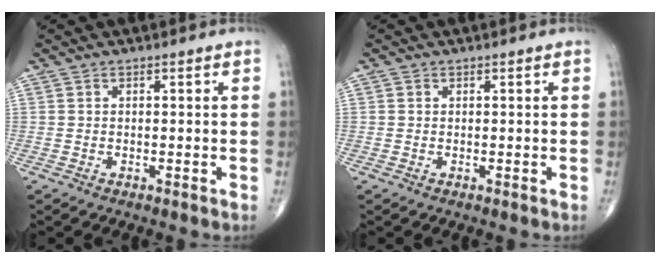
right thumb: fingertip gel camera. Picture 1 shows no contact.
{"total": 0.0}